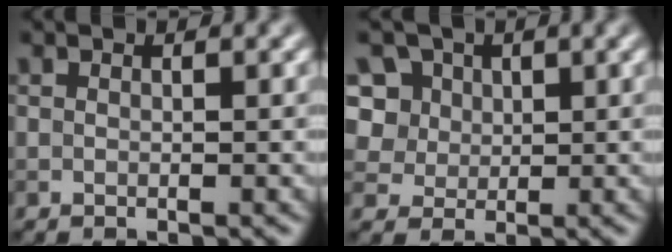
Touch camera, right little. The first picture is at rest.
{"total": 9.6, "force": [4.3, 7.4, 4.1], "torque": [-0.097, 0.026, 0.060]}